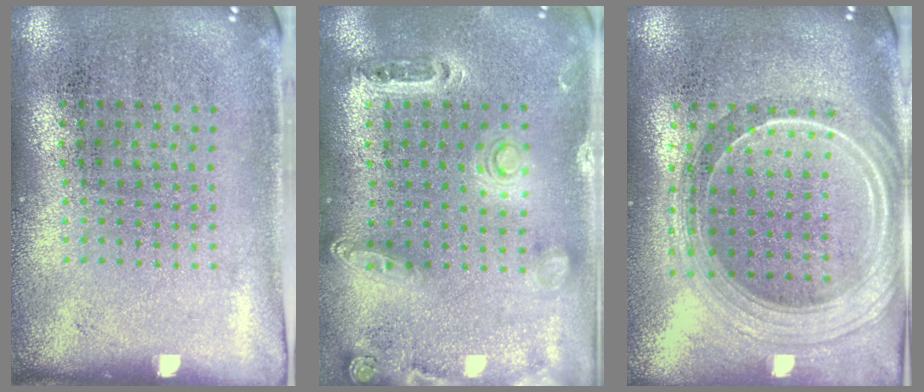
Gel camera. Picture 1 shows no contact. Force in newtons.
{"total": 1.4, "press": 1.4, "slide": 0.3}
{"total": 2.3, "press": 2.0, "slide": 1.1}